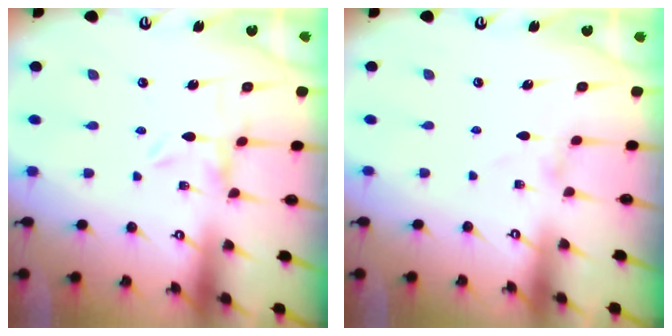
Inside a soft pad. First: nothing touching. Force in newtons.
{"total": 0.7, "press": 0.7, "slide": 0.1}